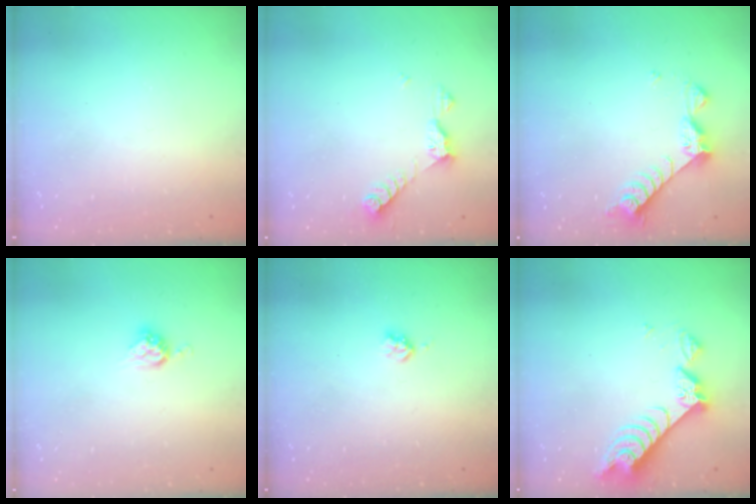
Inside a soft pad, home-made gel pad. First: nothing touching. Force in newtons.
{"total": 6.7, "press": 6.7, "slide": 0.4}
{"total": 8.3, "press": 8.3, "slide": 0.5}
{"total": 5.8, "press": 5.8, "slide": 0.3}
{"total": 2.9, "press": 2.9, "slide": 0.5}
{"total": 8.5, "press": 8.4, "slide": 0.8}